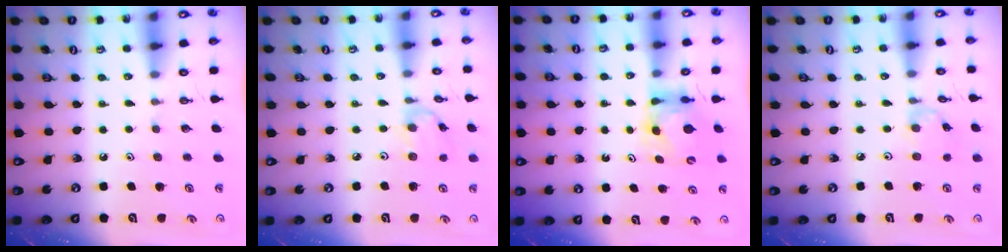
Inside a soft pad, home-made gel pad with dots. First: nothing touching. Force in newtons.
{"total": 4.8, "press": 4.8, "slide": 0.3}
{"total": 5.9, "press": 5.9, "slide": 0.7}
{"total": 1.3, "press": 1.2, "slide": 0.3}